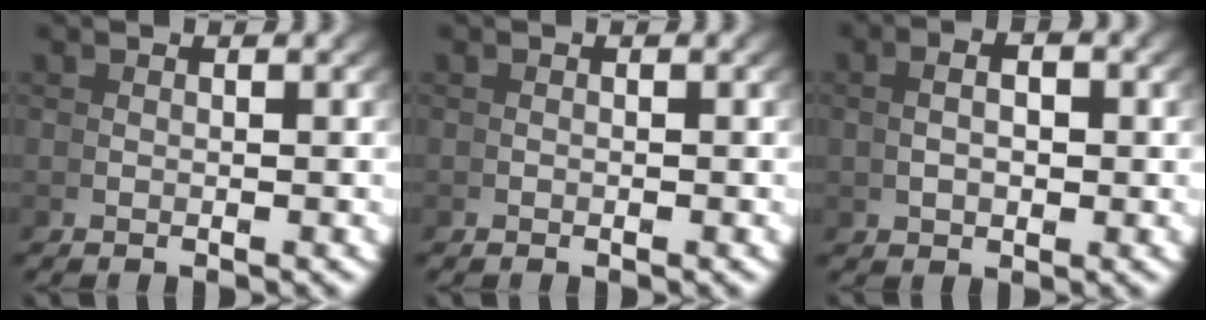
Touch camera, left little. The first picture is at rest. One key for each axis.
{"total": 0.5, "fx": -0.2, "fy": -0.4, "fz": -0.3, "tx": 0.006, "ty": 0.000, "tz": -0.004}
{"total": 2.4, "fx": 0.6, "fy": 1.0, "fz": 2.1, "tx": -0.023, "ty": 0.007, "tz": 0.013}